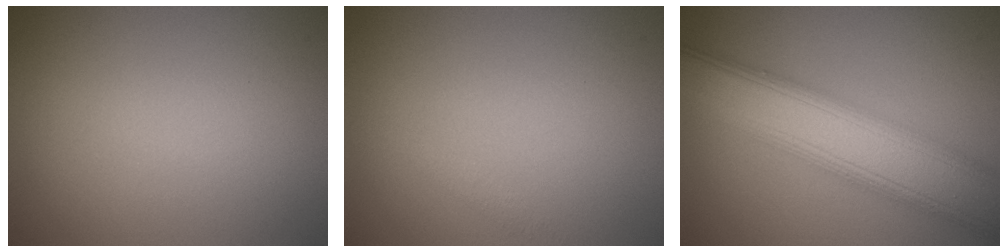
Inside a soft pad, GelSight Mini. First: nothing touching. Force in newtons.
{"total": 0.7, "press": 0.7, "slide": 0.1}
{"total": 9.6, "press": 9.6, "slide": 0.6}